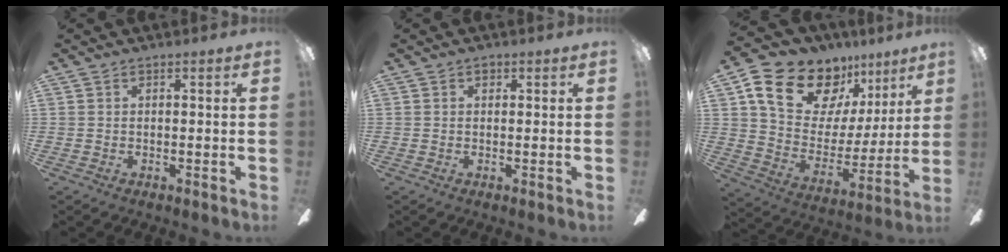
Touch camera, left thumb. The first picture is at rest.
{"total": 0.9, "force": [0.4, 0.7, 0.4], "torque": [-0.001, -0.001, 0.005]}
{"total": 21.3, "force": [13.3, 13.2, 10.2], "torque": [-0.176, -0.070, 0.248]}